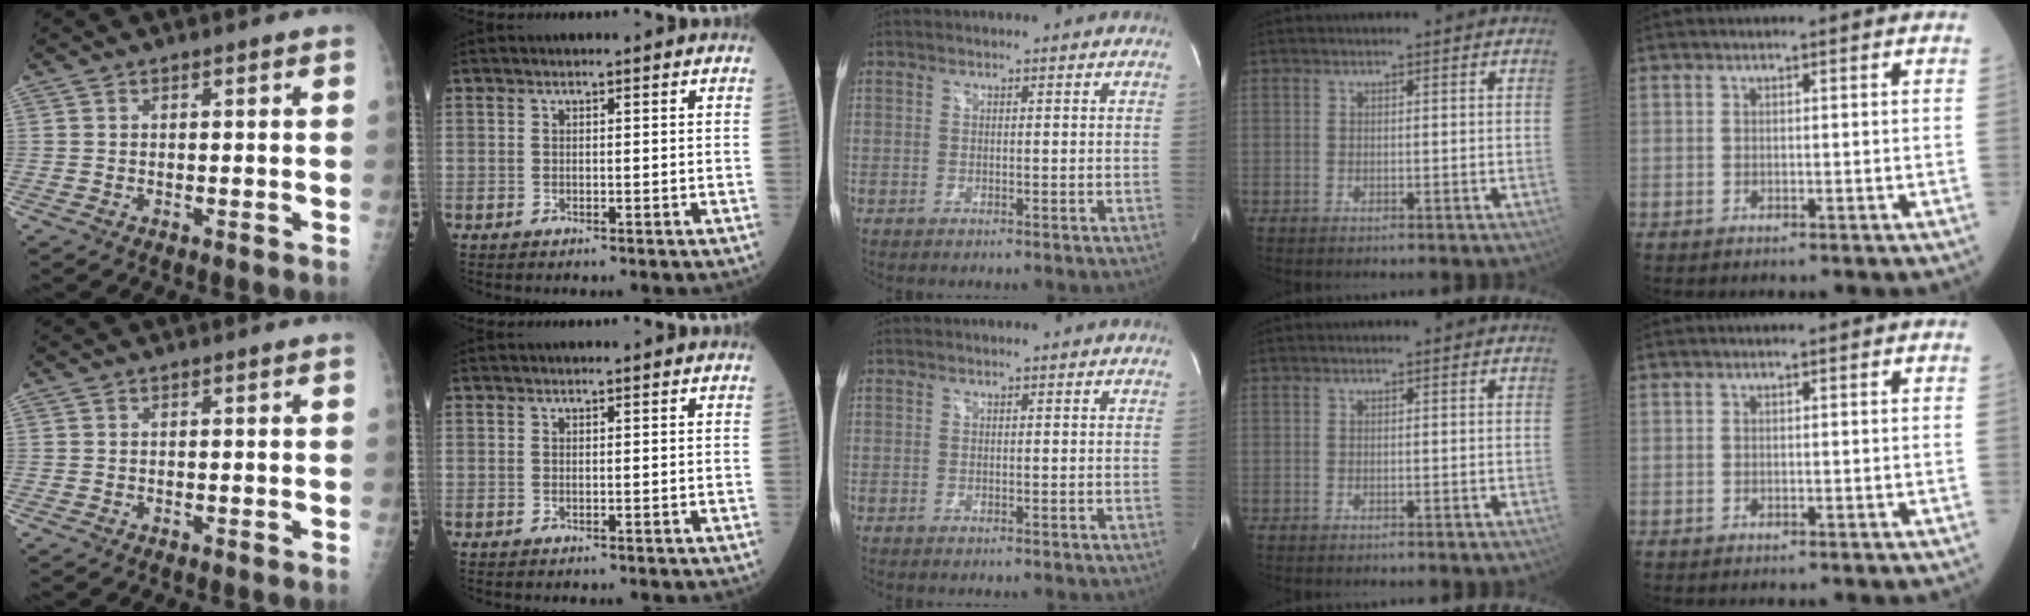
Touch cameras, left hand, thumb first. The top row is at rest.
{}